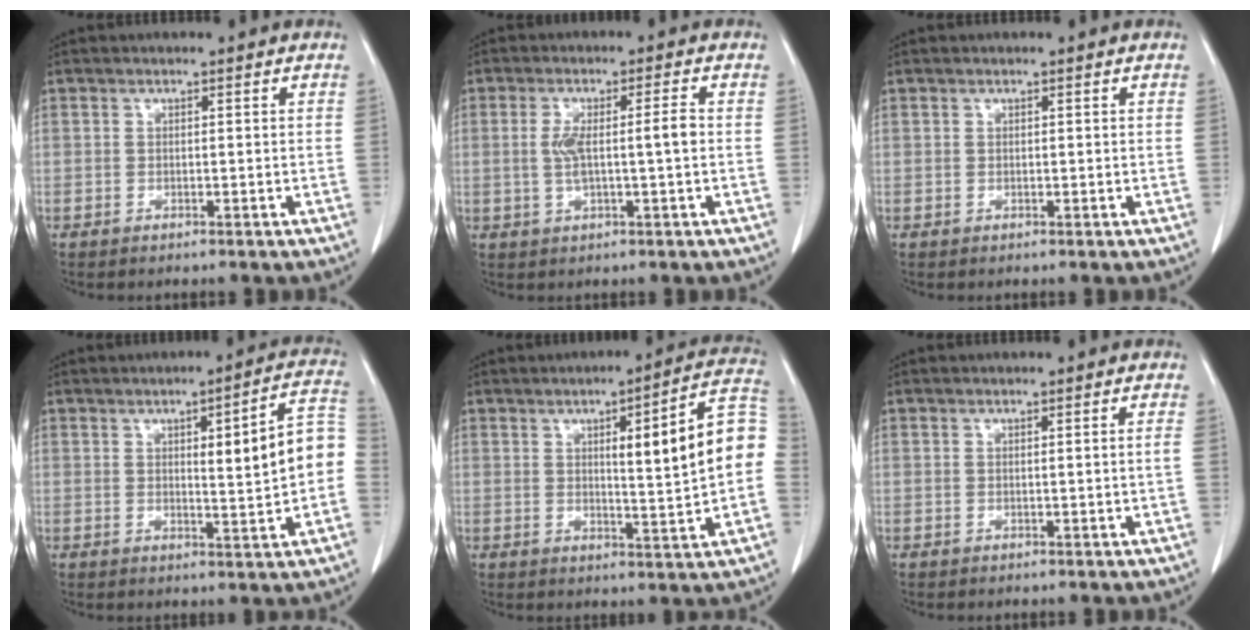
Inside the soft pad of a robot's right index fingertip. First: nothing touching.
{"total": 5.6, "force": [0.0, 0.4, 5.5], "torque": [-0.106, 0.010, 0.003]}
{"total": 0.0}
{"total": 10.3, "force": [0.4, 1.3, 10.2], "torque": [-0.125, 0.022, 0.007]}
{"total": 13.7, "force": [1.4, 1.2, 13.6], "torque": [-0.174, 0.023, 0.018]}
{"total": 1.0, "force": [0.1, -0.3, 0.9], "torque": [-0.014, -0.001, 0.005]}